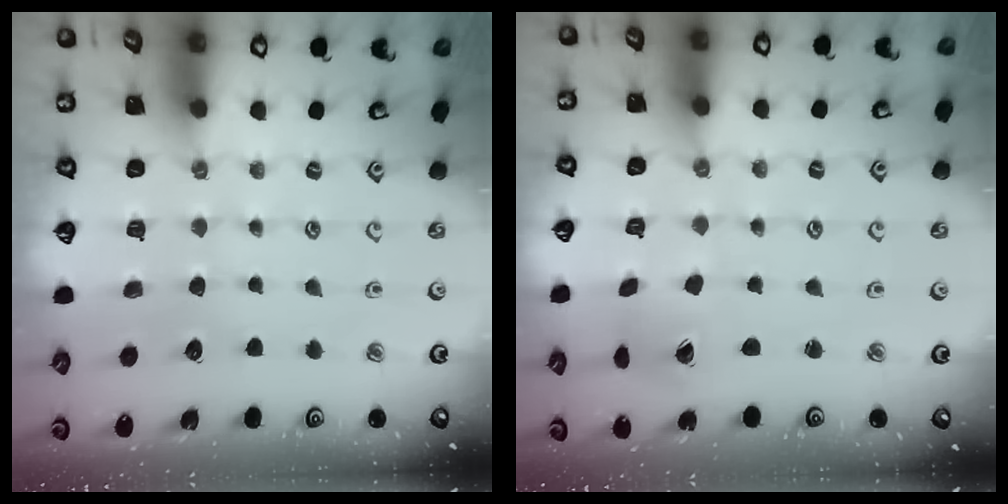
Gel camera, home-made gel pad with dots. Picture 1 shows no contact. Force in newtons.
{"total": 1.6, "press": 1.6, "slide": 0.3}